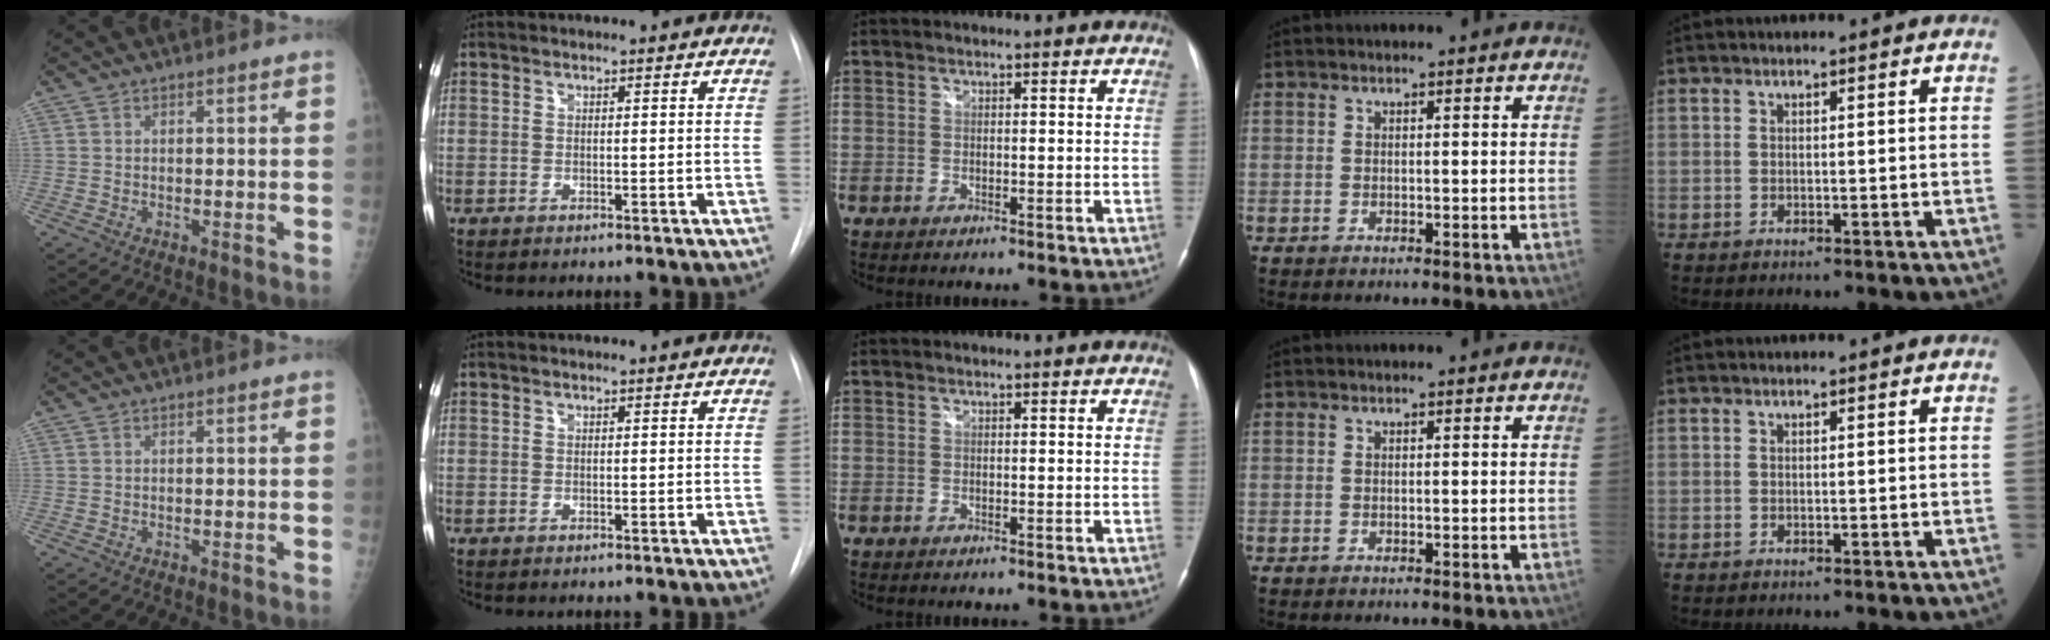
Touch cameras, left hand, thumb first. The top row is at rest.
{}